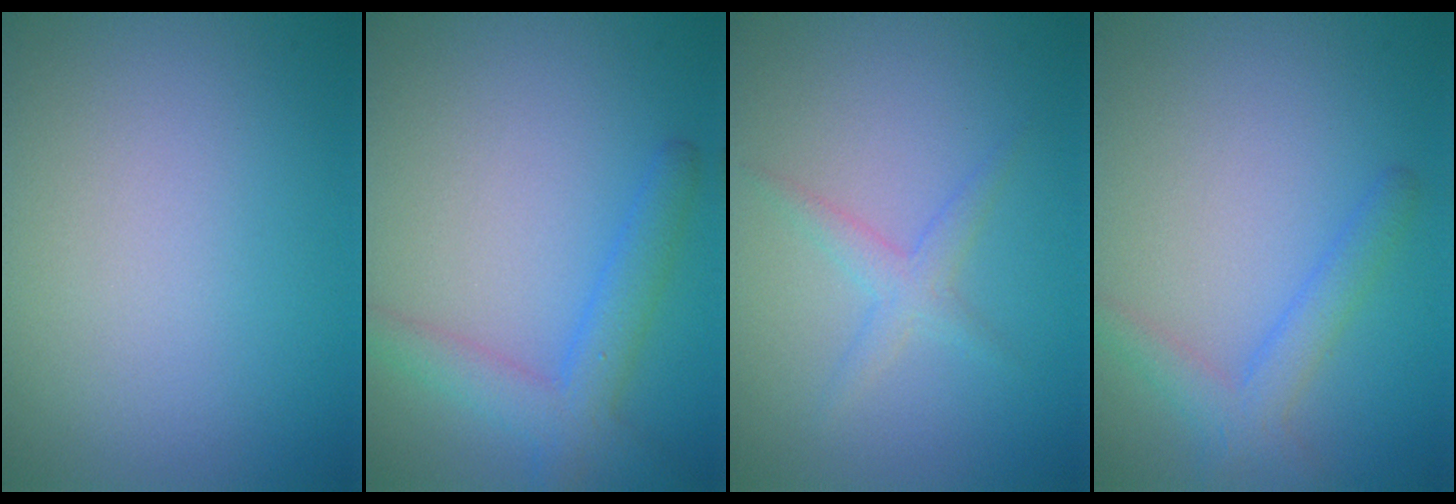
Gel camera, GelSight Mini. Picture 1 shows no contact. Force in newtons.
{"total": 3.5, "press": 3.5, "slide": 0.2}
{"total": 1.8, "press": 1.8, "slide": 0.1}
{"total": 2.5, "press": 2.5, "slide": 0.2}